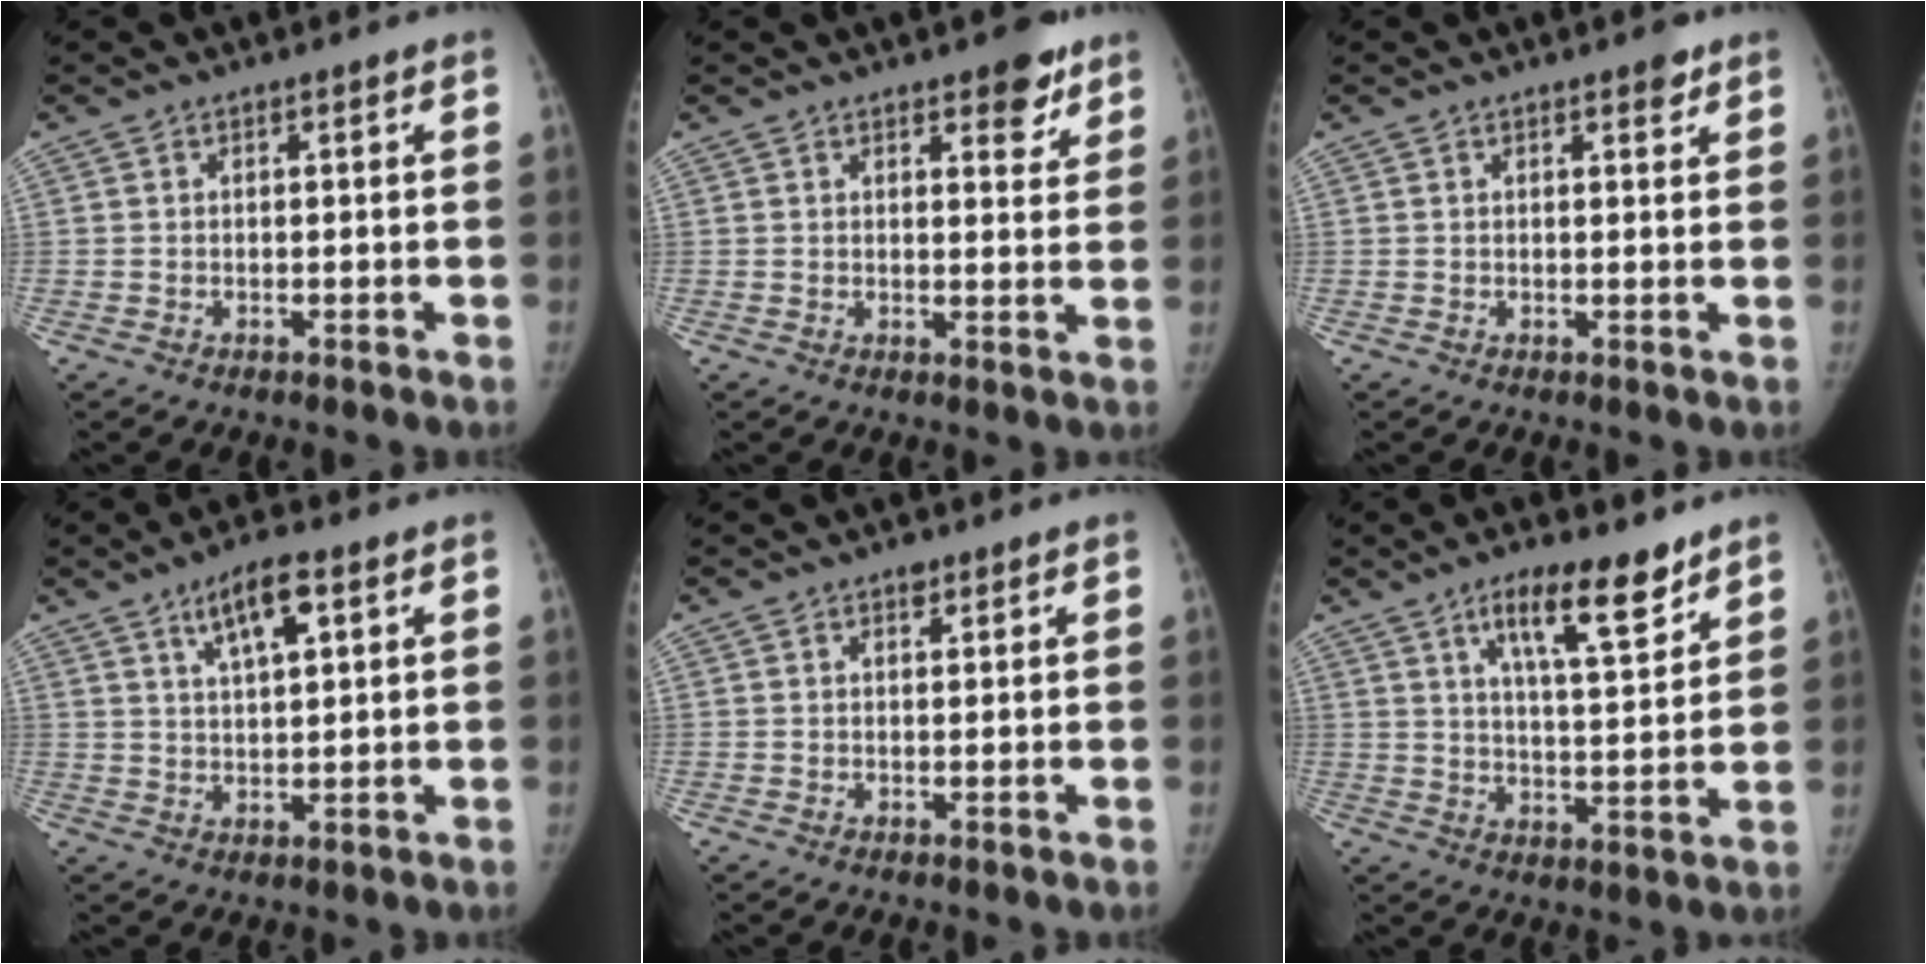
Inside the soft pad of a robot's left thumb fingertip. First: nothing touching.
{"total": 5.5, "force": [3.6, 2.4, 3.4], "torque": [-0.017, -0.019, 0.044]}
{"total": 2.1, "force": [1.4, 0.8, 1.3], "torque": [-0.010, -0.007, 0.018]}
{"total": 7.3, "force": [3.6, 2.5, 5.8], "torque": [-0.089, -0.010, 0.060]}
{"total": 1.4, "force": [0.9, 0.9, 0.6], "torque": [-0.001, -0.003, 0.010]}
{"total": 11.7, "force": [7.5, 3.3, 8.4], "torque": [-0.115, -0.044, 0.125]}